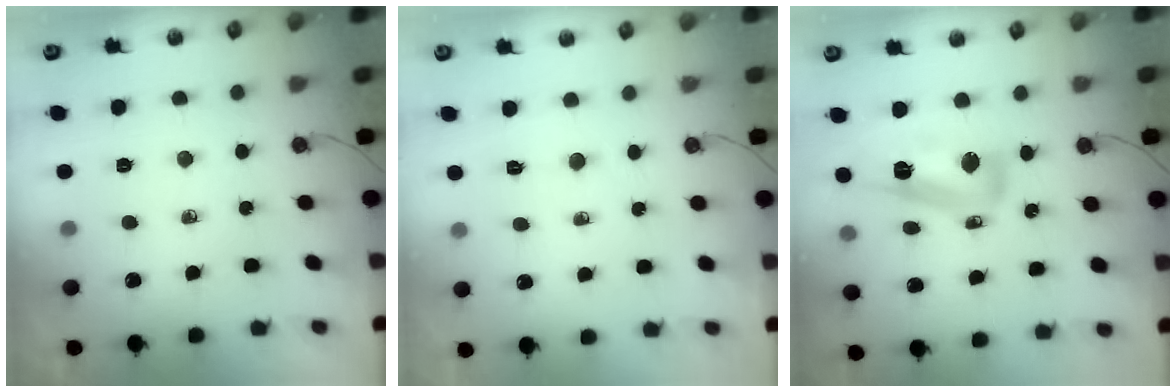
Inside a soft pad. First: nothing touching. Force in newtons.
{"total": 3.2, "press": 3.2, "slide": 0.4}
{"total": 13.2, "press": 13.1, "slide": 1.3}